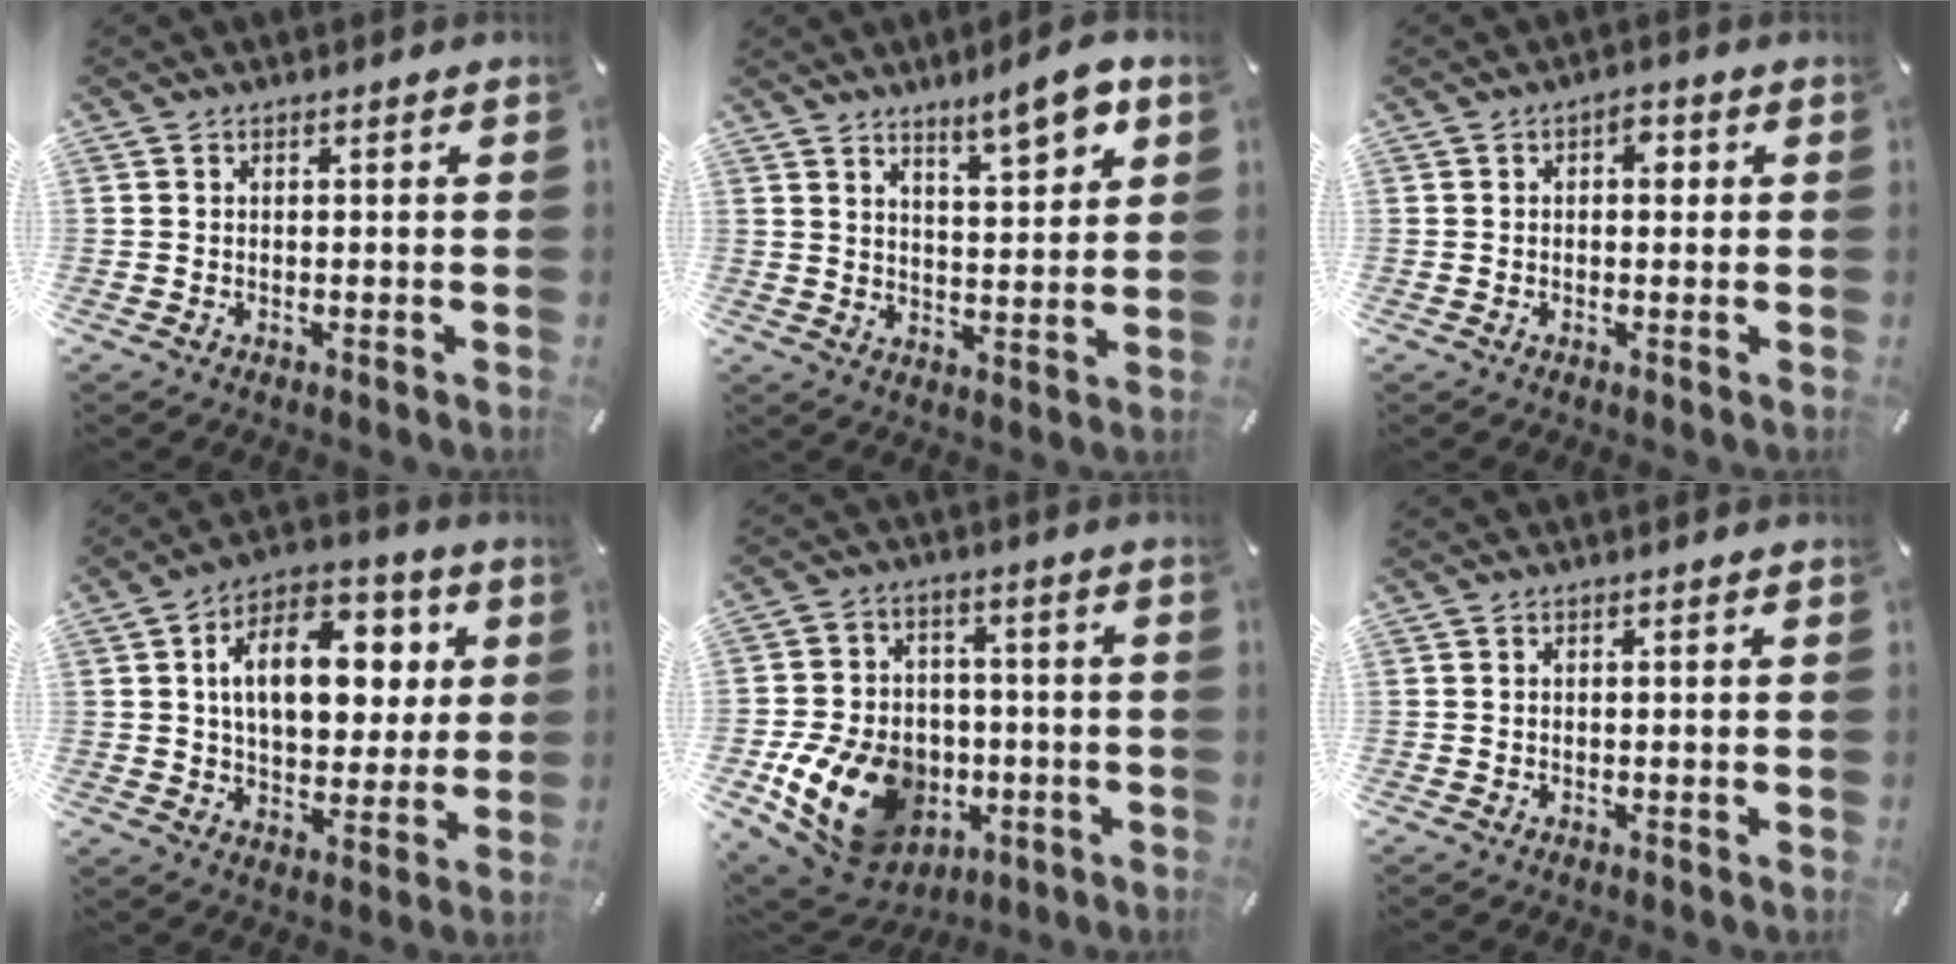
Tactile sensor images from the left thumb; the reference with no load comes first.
{"total": 8.7, "force": [6.8, 2.2, 5.0], "torque": [-0.067, -0.043, 0.112]}
{"total": 2.7, "force": [0.4, 1.7, 2.0], "torque": [-0.018, 0.001, -0.001]}
{"total": 16.2, "force": [4.4, 10.2, 11.8], "torque": [-0.172, -0.001, 0.076]}
{"total": 18.1, "force": [-5.2, 14.1, 10.2], "torque": [-0.199, 0.023, -0.076]}
{"total": 0.0}